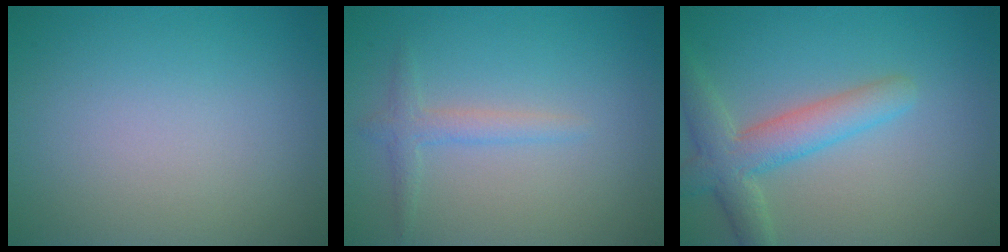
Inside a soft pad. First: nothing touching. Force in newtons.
{"total": 1.8, "press": 1.8, "slide": 0.1}
{"total": 4.4, "press": 4.4, "slide": 0.4}